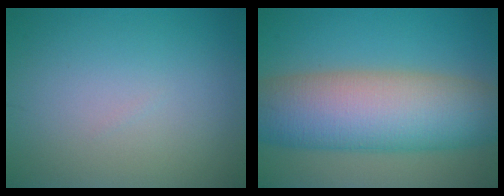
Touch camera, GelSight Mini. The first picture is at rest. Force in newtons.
{"total": 12.1, "press": 12.1, "slide": 0.6}